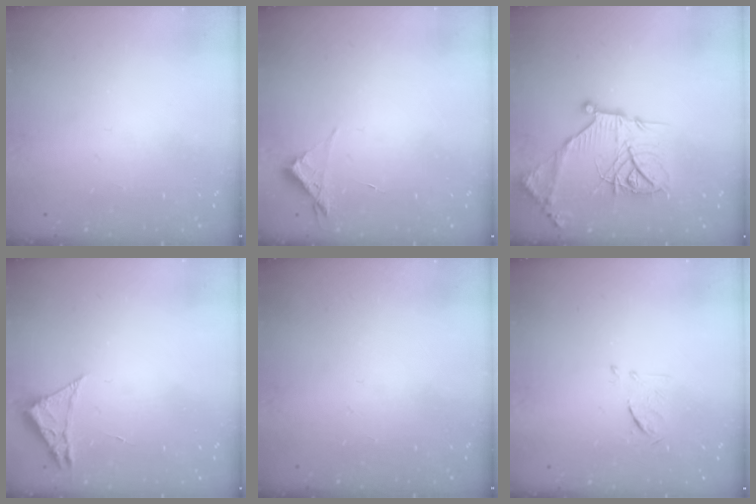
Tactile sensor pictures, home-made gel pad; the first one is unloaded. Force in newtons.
{"total": 3.0, "press": 3.0, "slide": 0.3}
{"total": 20.2, "press": 20.1, "slide": 1.9}
{"total": 2.3, "press": 2.3, "slide": 0.4}
{"total": 0.0}
{"total": 6.3, "press": 6.2, "slide": 1.0}